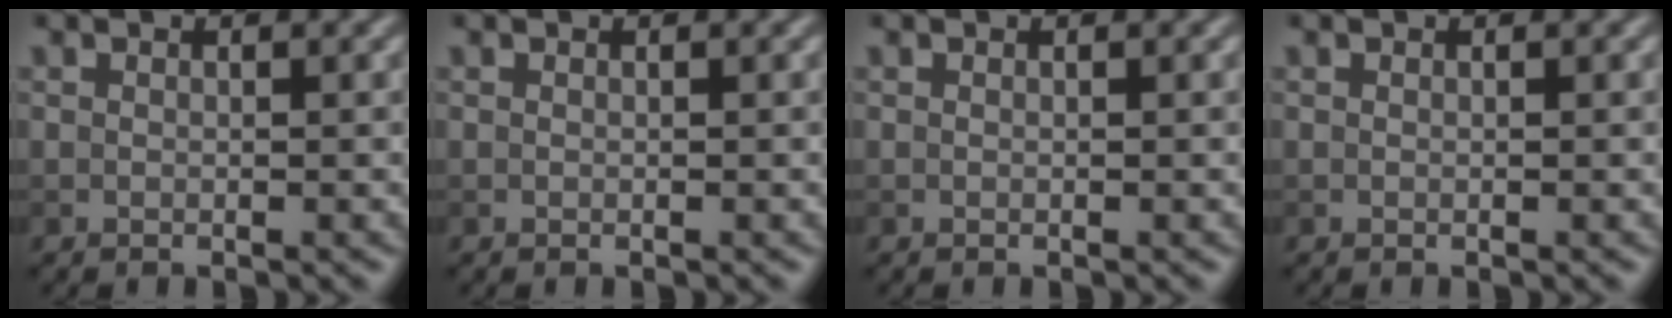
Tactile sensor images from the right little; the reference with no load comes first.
{"total": 0.0}
{"total": 0.0}
{"total": 0.0}